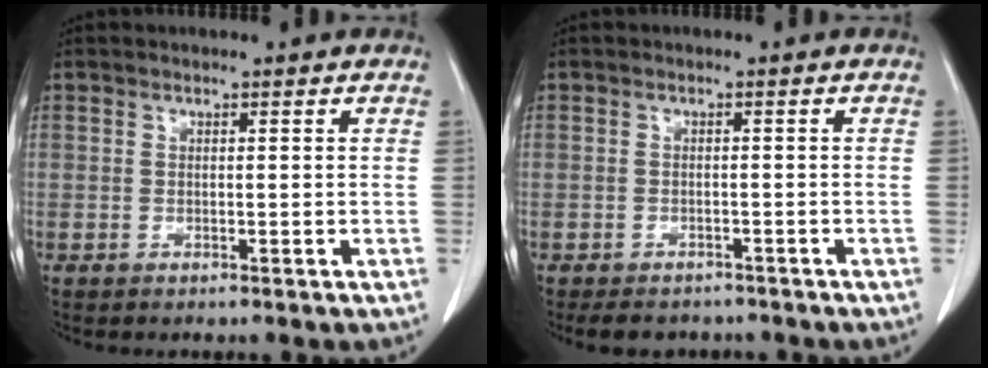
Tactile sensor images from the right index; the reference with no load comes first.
{"total": 5.2, "force": [-4.4, 2.5, 1.1], "torque": [-0.012, 0.002, -0.057]}